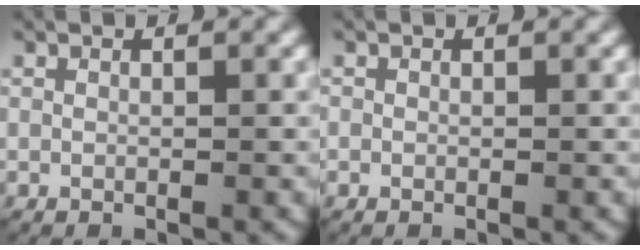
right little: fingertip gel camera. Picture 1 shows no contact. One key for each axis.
{"total": 0.0}